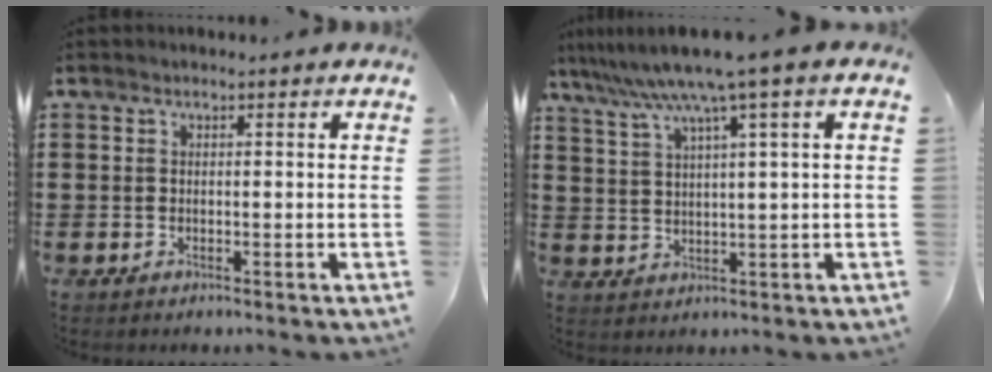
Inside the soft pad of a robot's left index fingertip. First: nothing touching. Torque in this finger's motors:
{"motor_torque": [1.62, -0.52, 0.92, 0.21]}